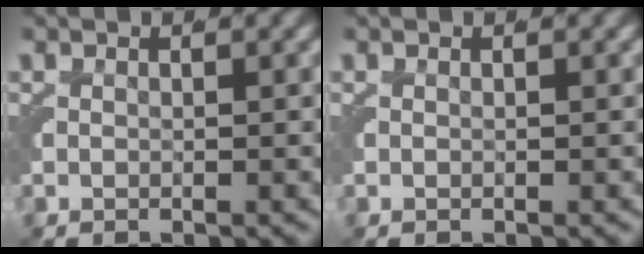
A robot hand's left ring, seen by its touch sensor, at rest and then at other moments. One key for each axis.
{"total": 0.0}